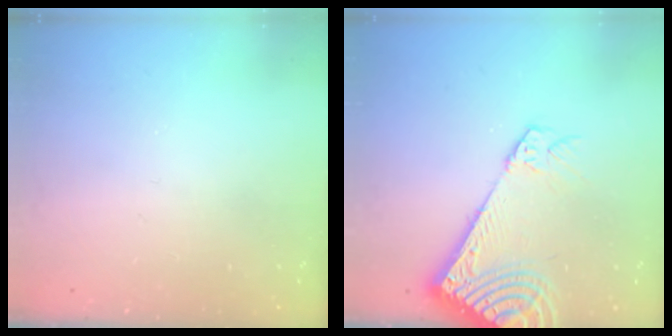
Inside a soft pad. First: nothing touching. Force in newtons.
{"total": 12.4, "press": 12.2, "slide": 2.0}